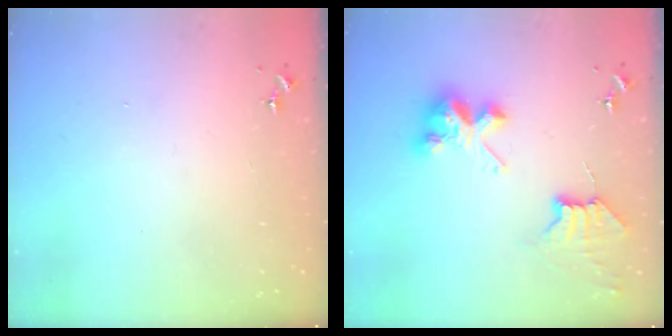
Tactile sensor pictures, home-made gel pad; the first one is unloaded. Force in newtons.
{"total": 8.9, "press": 8.8, "slide": 0.6}